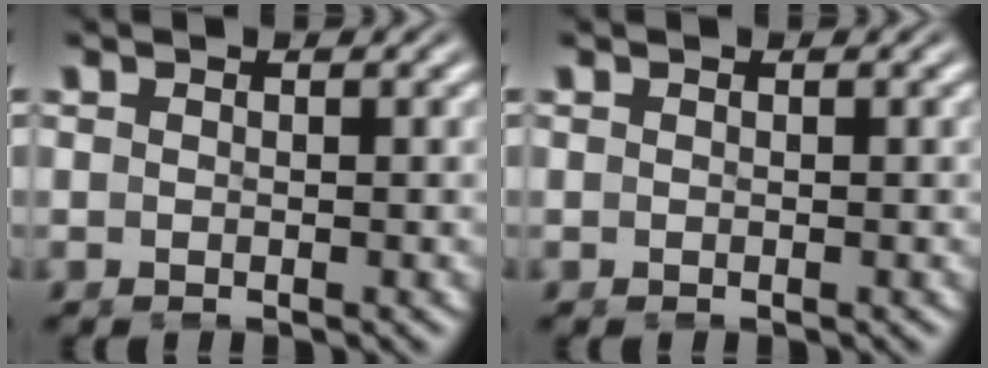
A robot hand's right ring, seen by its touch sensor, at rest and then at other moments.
{"total": 0.0}